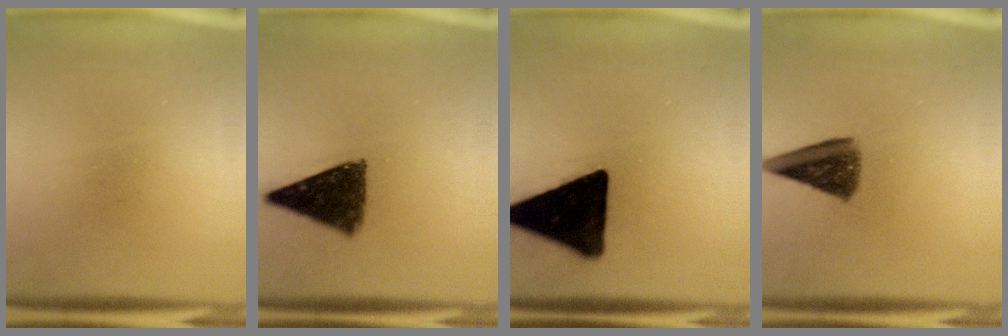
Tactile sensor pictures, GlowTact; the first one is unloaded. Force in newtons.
{"total": 10.8}
{"total": 19.7}
{"total": 8.1}